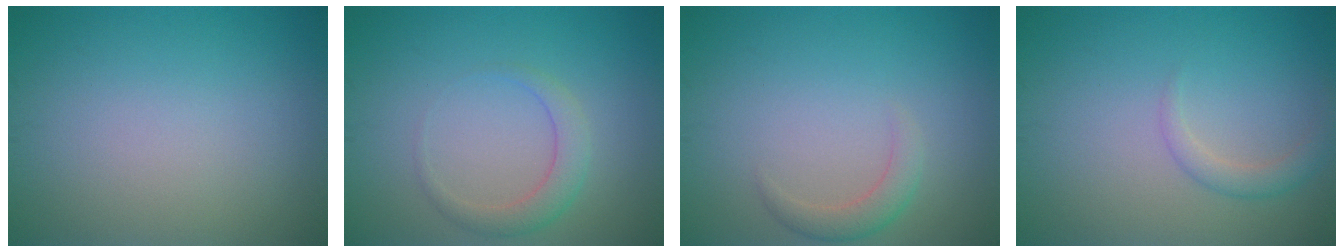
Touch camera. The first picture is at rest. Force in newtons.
{"total": 2.3, "press": 2.3, "slide": 0.1}
{"total": 1.9, "press": 1.9, "slide": 0.0}
{"total": 1.7, "press": 1.7, "slide": 0.1}